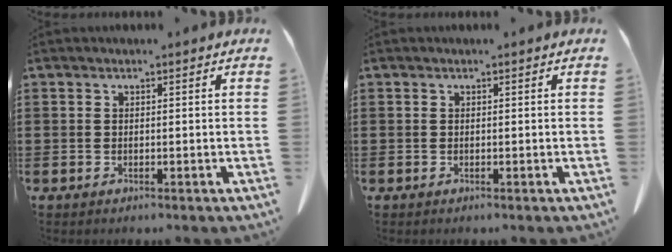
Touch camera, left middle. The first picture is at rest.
{"total": 0.0}